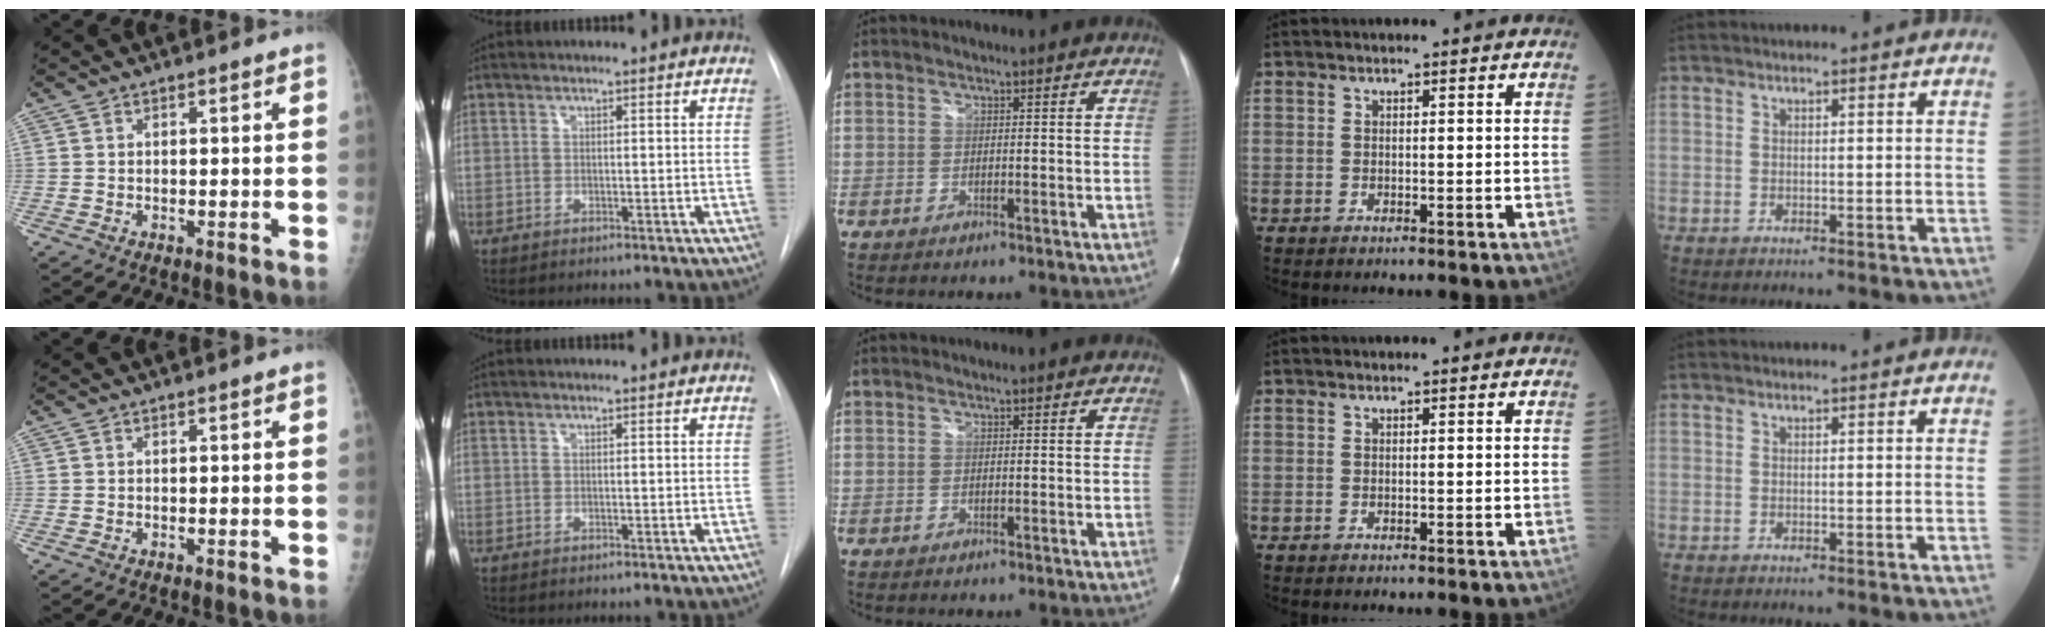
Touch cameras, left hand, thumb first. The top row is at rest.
{}